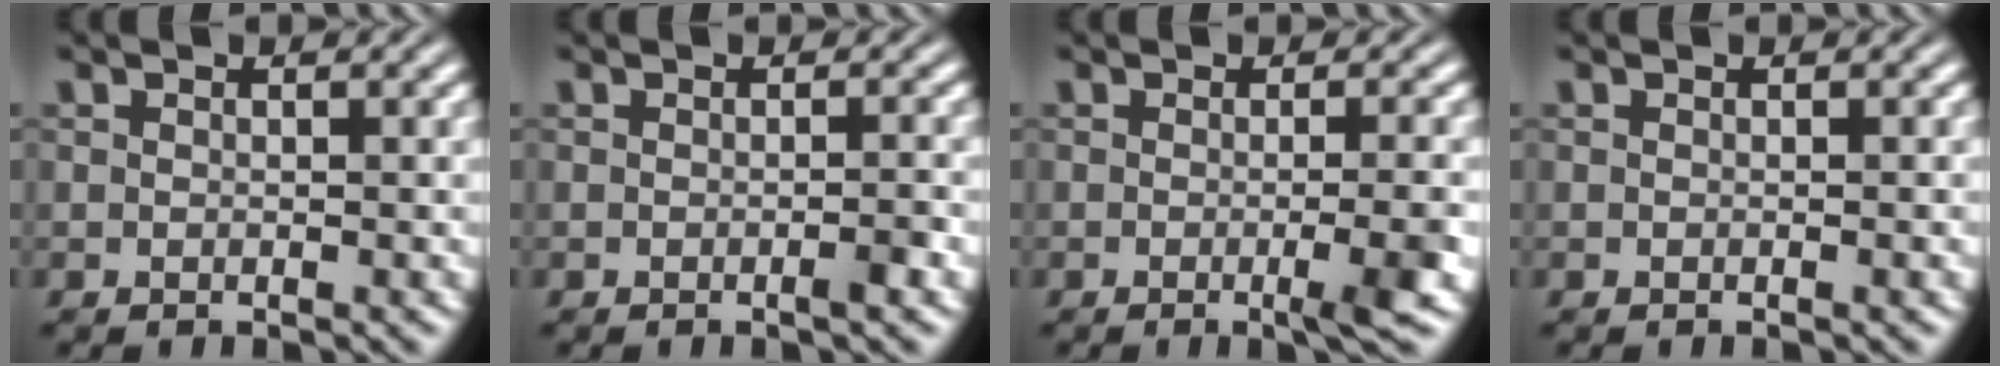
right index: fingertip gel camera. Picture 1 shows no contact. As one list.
[{"total": 0.9, "force": [-0.5, 0.0, 0.7], "torque": [-0.013, 0.003, -0.011]}, {"total": 3.0, "force": [-0.9, 0.0, 2.9], "torque": [-0.039, -0.001, -0.017]}, {"total": 0.0}]